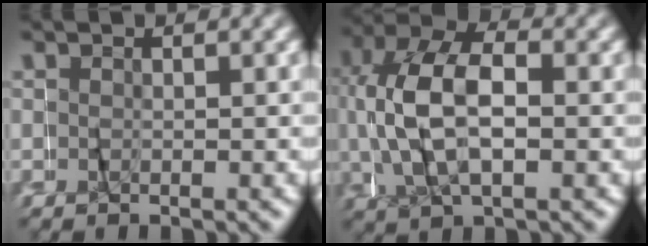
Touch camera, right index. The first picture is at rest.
{"total": 7.7, "force": [0.9, 4.9, 5.9], "torque": [-0.143, -0.002, 0.014]}